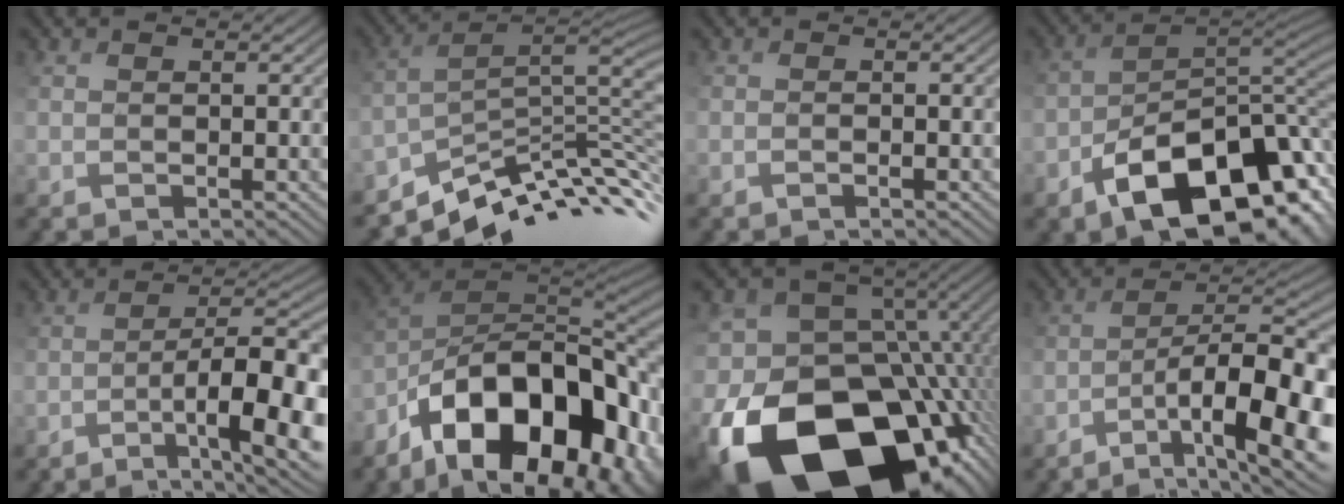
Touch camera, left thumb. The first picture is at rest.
{"total": 9.2, "force": [-6.2, 2.4, 6.4], "torque": [-0.115, 0.007, -0.095]}
{"total": 0.8, "force": [-0.6, 0.0, 0.5], "torque": [-0.009, 0.005, -0.015]}
{"total": 14.6, "force": [-8.1, 7.0, 9.9], "torque": [-0.158, -0.024, -0.128]}
{"total": 13.0, "force": [-6.9, 3.3, 10.5], "torque": [-0.143, 0.009, -0.098]}
{"total": 19.6, "force": [-9.6, 10.1, 13.7], "torque": [-0.249, -0.025, -0.143]}
{"total": 22.6, "force": [-11.0, 14.9, 13.0], "torque": [-0.276, -0.043, -0.138]}
{"total": 14.6, "force": [-7.3, 4.8, 11.7], "torque": [-0.181, 0.000, -0.103]}